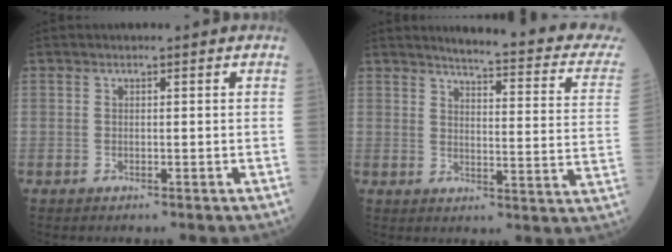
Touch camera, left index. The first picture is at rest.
{"total": 16.7, "force": [15.2, 1.1, 6.7], "torque": [-0.074, -0.069, 0.157]}